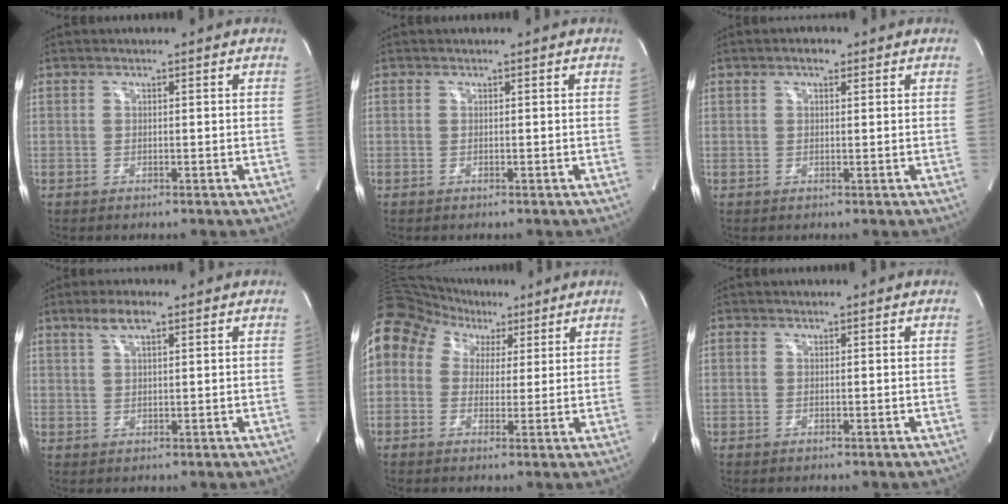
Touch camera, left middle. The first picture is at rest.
{"total": 0.0}
{"total": 1.9, "force": [1.1, 0.8, 1.3], "torque": [-0.023, 0.007, 0.016]}
{"total": 3.6, "force": [2.3, 0.7, 2.7], "torque": [-0.057, 0.009, 0.047]}
{"total": 12.0, "force": [5.8, 9.5, 4.7], "torque": [-0.101, 0.073, 0.102]}
{"total": 1.5, "force": [-0.6, -0.9, -1.1], "torque": [0.025, -0.010, -0.013]}